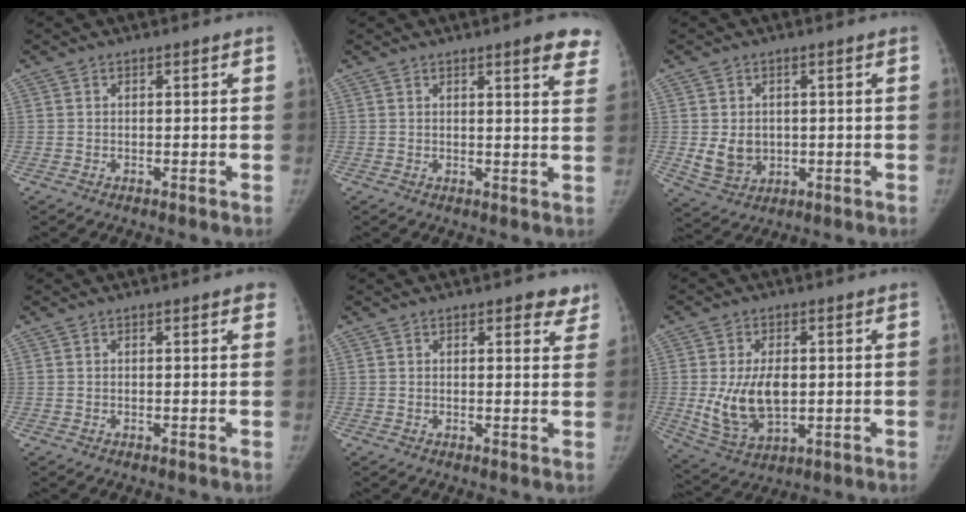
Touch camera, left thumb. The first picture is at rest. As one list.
[{"total": 7.2, "force": [5.0, 1.5, 5.0], "torque": [-0.038, -0.020, 0.050]}, {"total": 6.5, "force": [-0.1, 5.3, 3.7], "torque": [-0.043, -0.007, 0.014]}, {"total": 1.3, "force": [0.8, 0.3, 1.0], "torque": [-0.008, 0.001, 0.005]}, {"total": 4.3, "force": [2.9, 1.8, 2.5], "torque": [0.003, -0.012, 0.031]}, {"total": 11.5, "force": [-0.1, 6.8, 9.3], "torque": [-0.163, -0.009, 0.013]}]